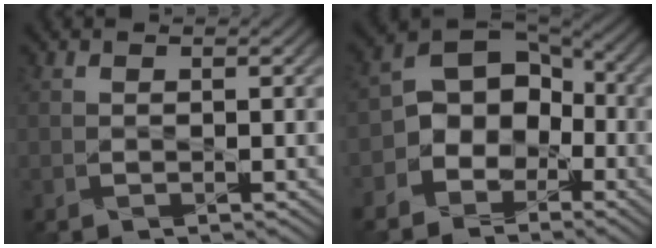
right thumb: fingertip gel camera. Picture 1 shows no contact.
{"total": 8.1, "force": [-2.9, 6.4, 4.1], "torque": [-0.074, -0.004, -0.070]}